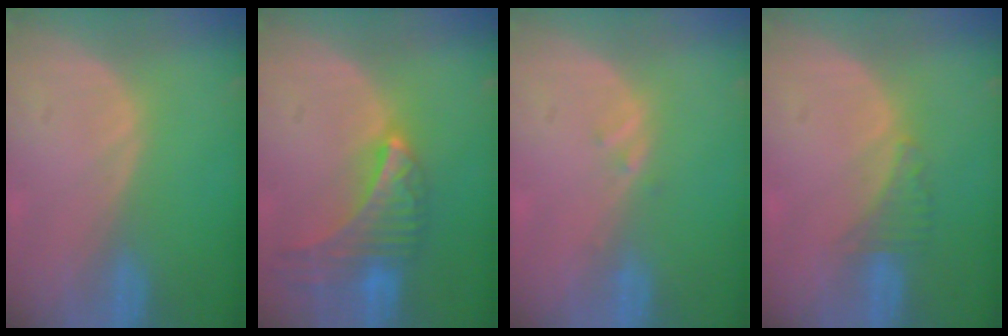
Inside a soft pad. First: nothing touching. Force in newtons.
{"total": 9.0, "press": 8.0, "slide": 4.2}
{"total": 1.0, "press": 0.9, "slide": 0.5}
{"total": 2.7, "press": 2.6, "slide": 0.7}